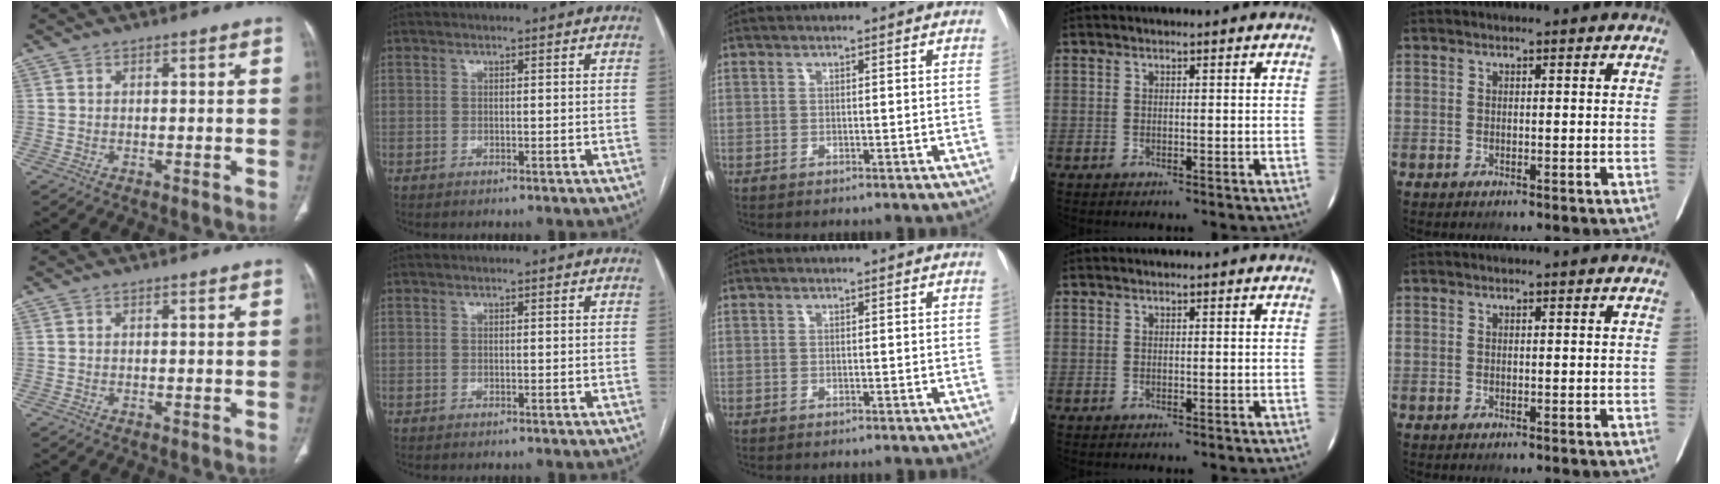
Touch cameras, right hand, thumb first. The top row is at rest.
{}